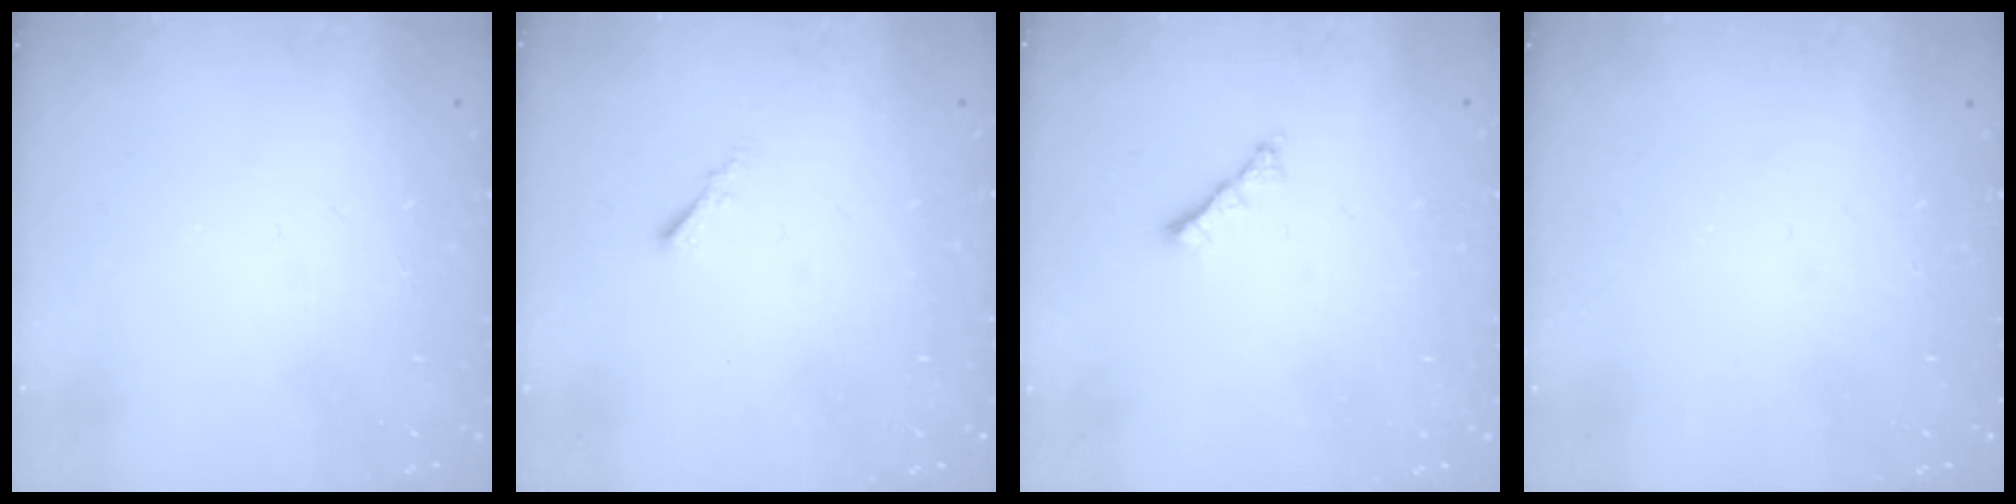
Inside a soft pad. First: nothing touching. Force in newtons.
{"total": 0.5, "press": 0.4, "slide": 0.3}
{"total": 1.8, "press": 1.7, "slide": 0.6}
{"total": 0.0}